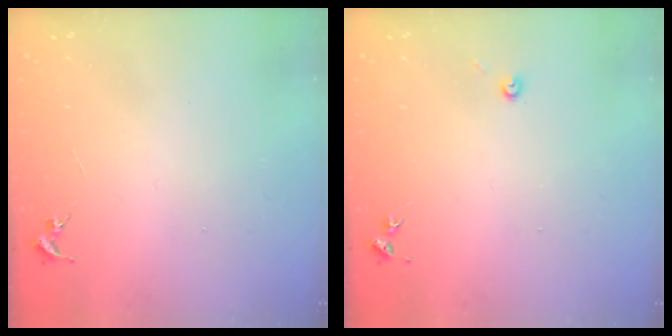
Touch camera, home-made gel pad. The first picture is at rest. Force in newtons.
{"total": 3.0, "press": 3.0, "slide": 0.3}